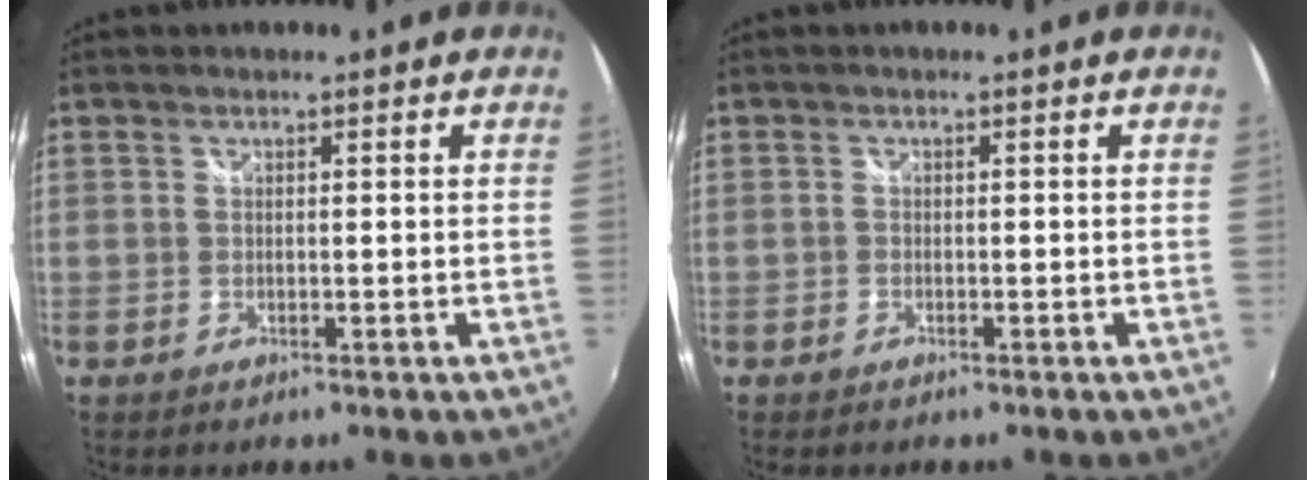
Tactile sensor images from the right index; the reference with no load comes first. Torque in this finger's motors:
{"motor_torque": [-0.29, 0.18, -0.22, -0.08]}